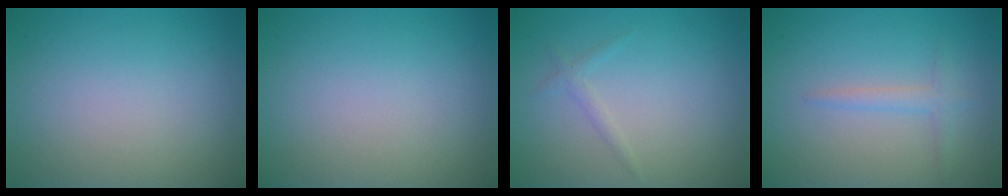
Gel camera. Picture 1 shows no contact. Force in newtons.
{"total": 0.0}
{"total": 0.9, "press": 0.9, "slide": 0.1}
{"total": 1.5, "press": 1.5, "slide": 0.1}